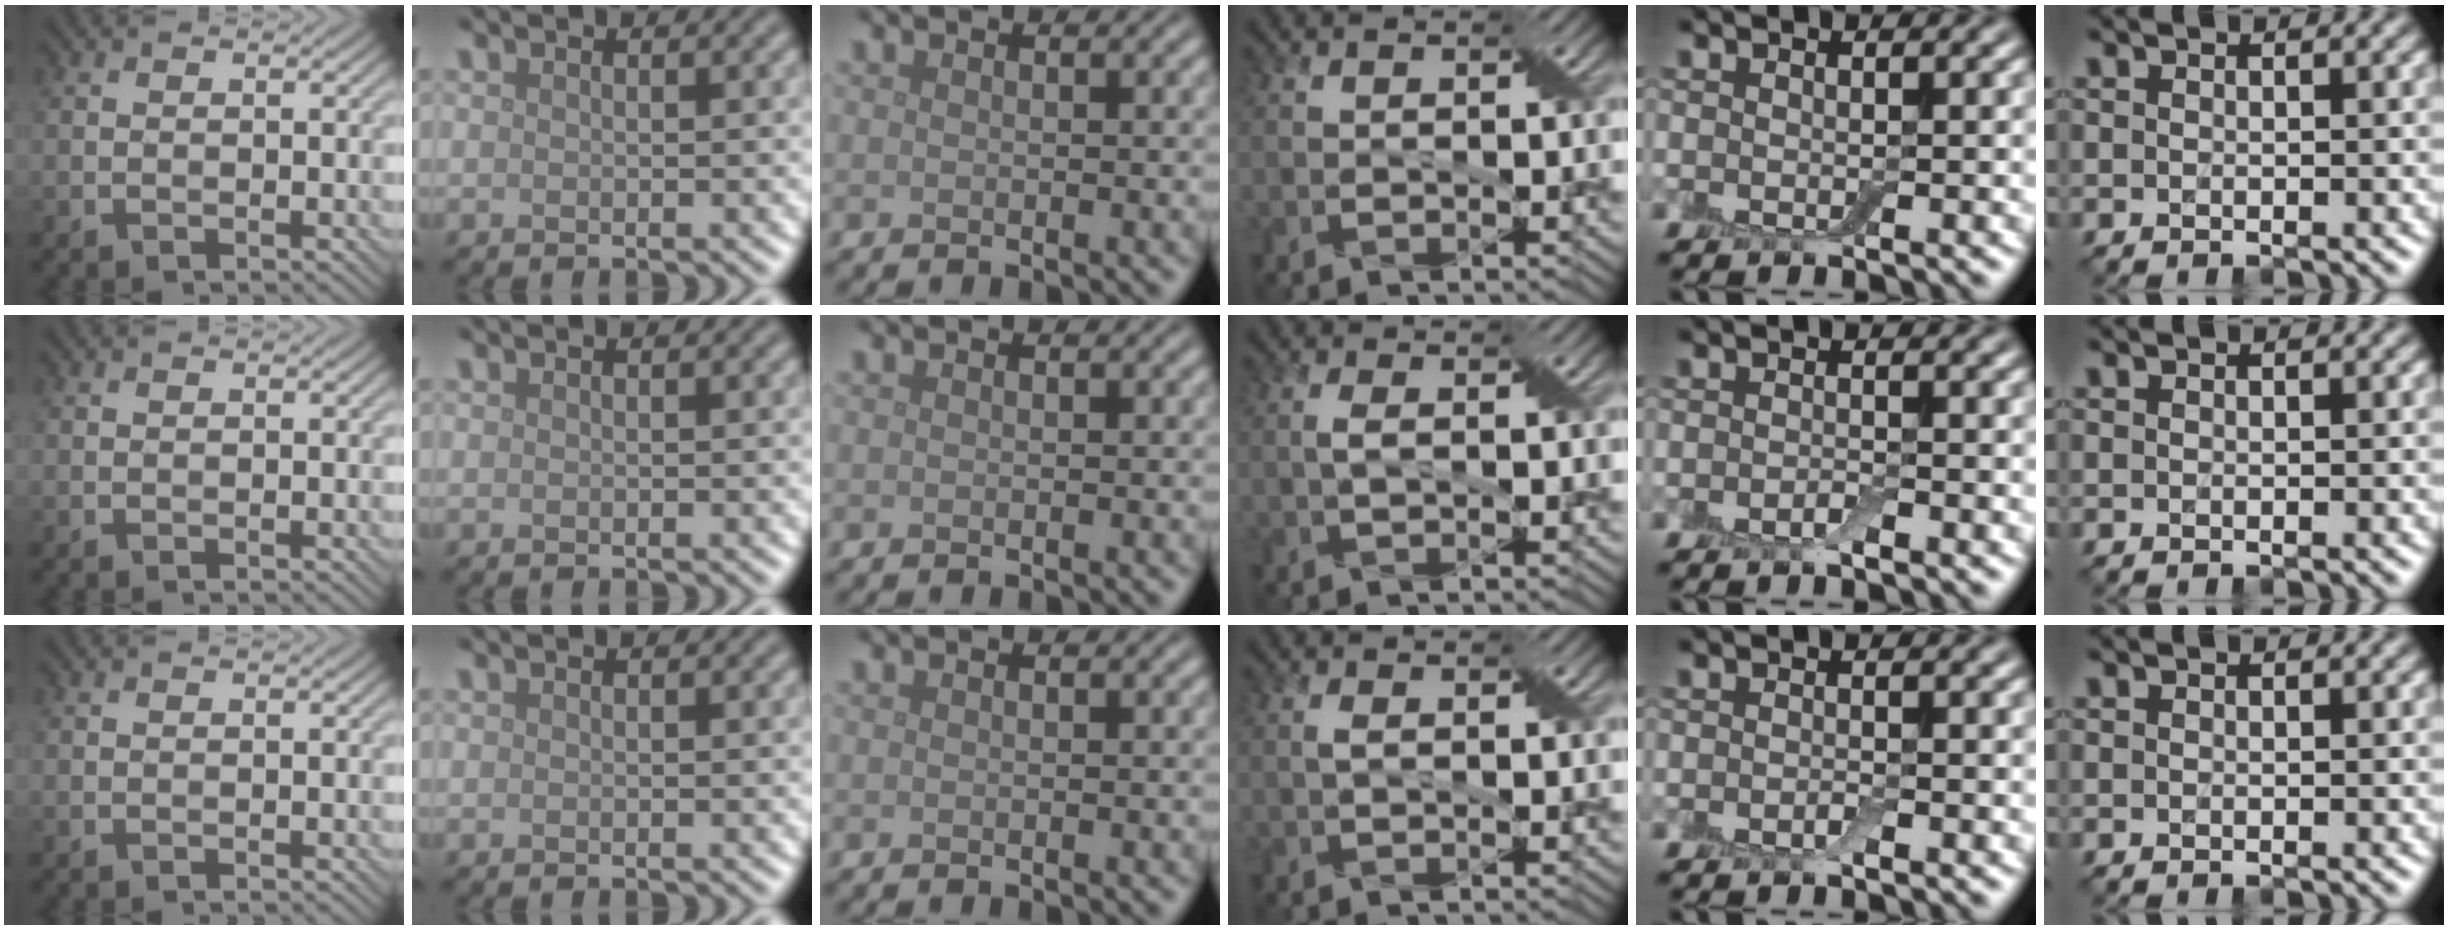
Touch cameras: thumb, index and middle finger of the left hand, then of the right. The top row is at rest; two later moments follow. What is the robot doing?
{"motion": "shake", "object": "box of matches"}